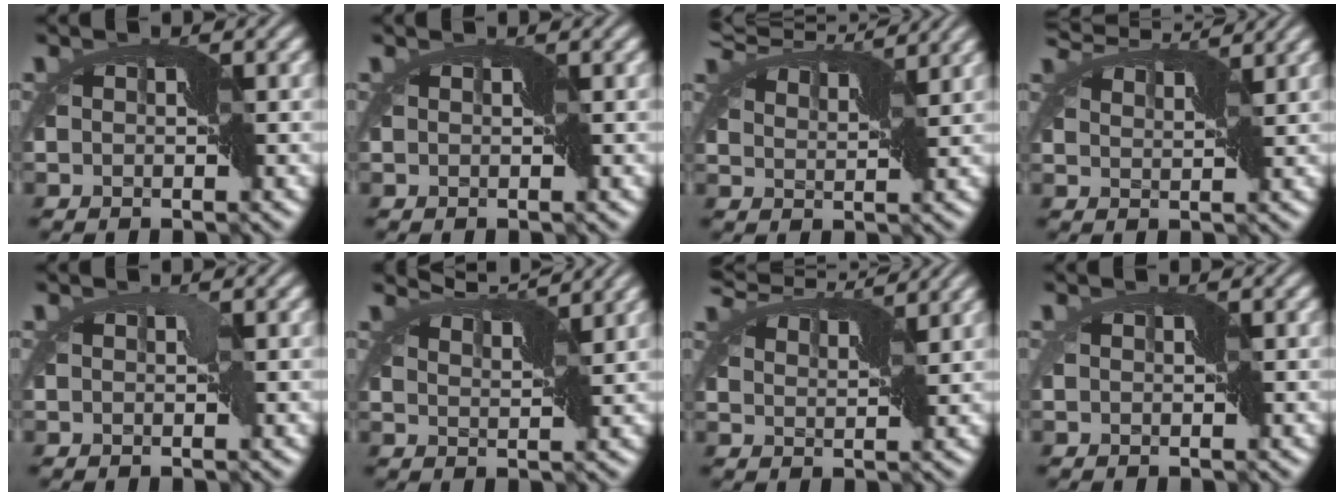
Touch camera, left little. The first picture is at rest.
{"total": 0.0}
{"total": 7.0, "force": [6.2, 1.2, 2.9], "torque": [-0.070, 0.022, 0.081]}
{"total": 5.2, "force": [4.8, 0.7, 1.8], "torque": [-0.047, 0.016, 0.060]}
{"total": 1.2, "force": [0.0, 0.7, 0.9], "torque": [-0.007, 0.002, -0.001]}
{"total": 4.1, "force": [3.9, 0.2, 1.2], "torque": [-0.027, 0.011, 0.057]}
{"total": 6.3, "force": [5.7, 1.1, 2.5], "torque": [-0.060, 0.019, 0.072]}
{"total": 0.0}